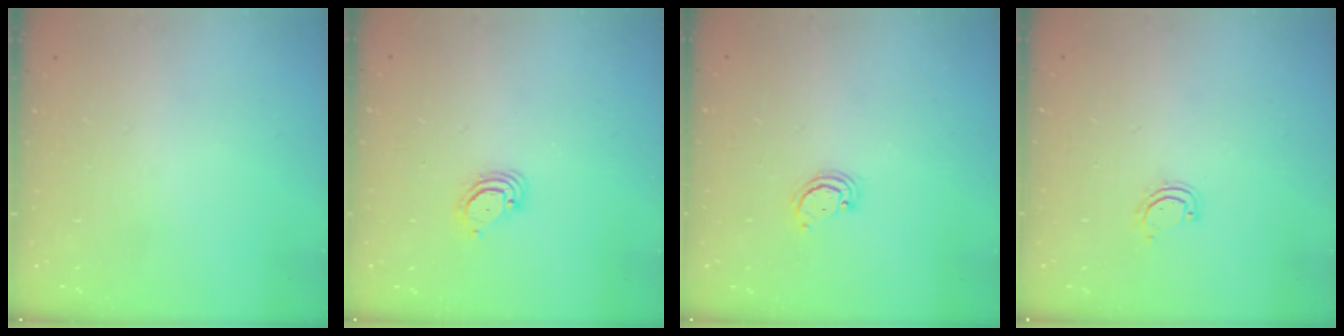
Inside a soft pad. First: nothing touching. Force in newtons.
{"total": 3.5, "press": 3.5, "slide": 0.3}
{"total": 2.6, "press": 2.6, "slide": 0.3}
{"total": 3.3, "press": 3.3, "slide": 0.2}